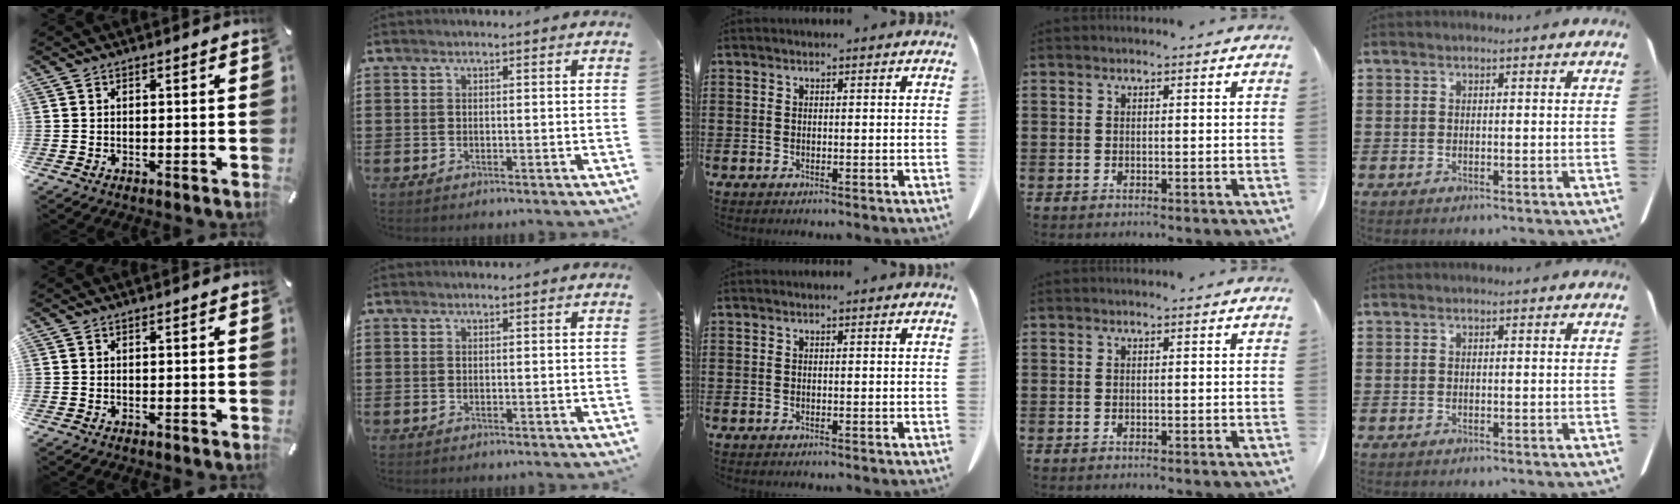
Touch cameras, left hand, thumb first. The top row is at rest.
{}